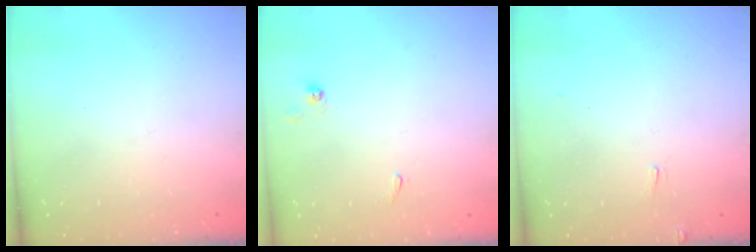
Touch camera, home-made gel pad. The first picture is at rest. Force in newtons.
{"total": 0.7, "press": 0.6, "slide": 0.3}
{"total": 4.2, "press": 4.2, "slide": 0.4}